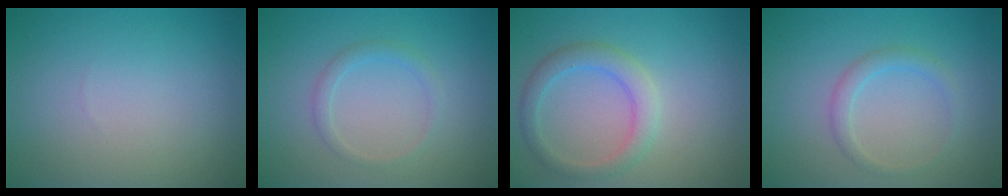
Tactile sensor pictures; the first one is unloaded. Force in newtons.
{"total": 1.3, "press": 1.3, "slide": 0.1}
{"total": 2.9, "press": 2.9, "slide": 0.1}
{"total": 1.6, "press": 1.6, "slide": 0.1}